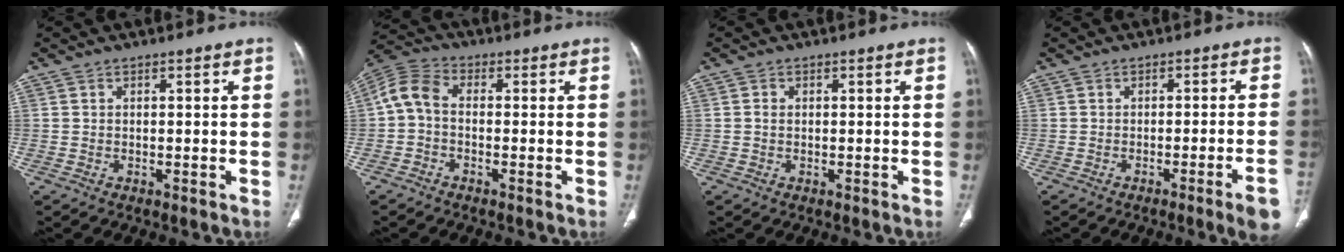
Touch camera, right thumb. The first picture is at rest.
{"total": 5.9, "force": [-0.7, 3.6, 4.7], "torque": [-0.096, 0.018, -0.031]}
{"total": 0.6, "force": [0.0, 0.4, 0.4], "torque": [-0.011, 0.001, -0.002]}
{"total": 6.7, "force": [-3.6, -0.3, 5.6], "torque": [-0.077, 0.010, -0.050]}